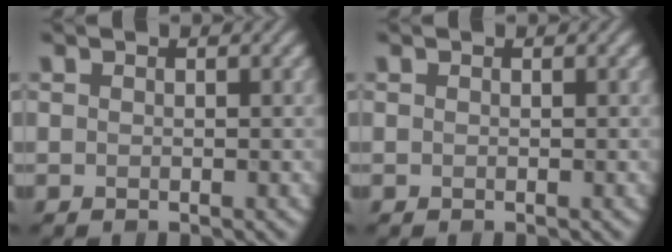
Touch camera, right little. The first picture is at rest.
{"total": 0.0}